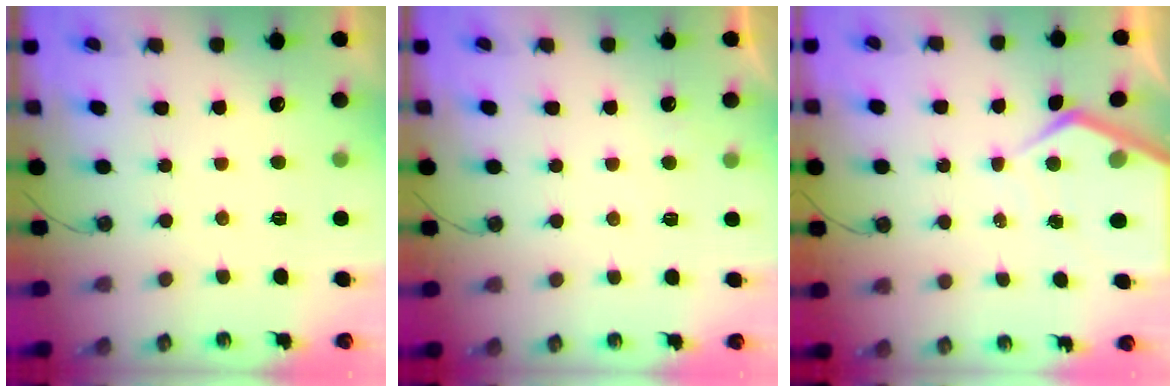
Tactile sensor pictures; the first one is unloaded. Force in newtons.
{"total": 2.3, "press": 2.2, "slide": 0.3}
{"total": 6.9, "press": 6.8, "slide": 0.6}